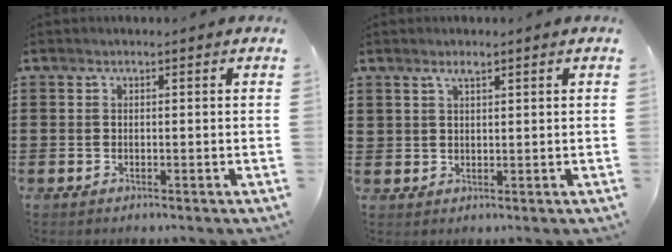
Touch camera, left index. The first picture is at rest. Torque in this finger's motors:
{"motor_torque": [-0.71, -0.22, -0.27, -0.11]}